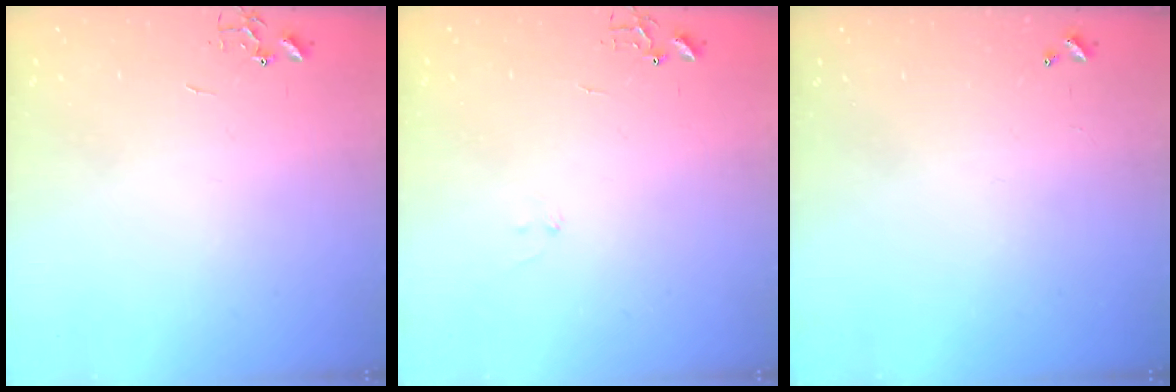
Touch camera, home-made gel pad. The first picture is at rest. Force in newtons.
{"total": 7.0, "press": 7.0, "slide": 0.7}
{"total": 0.0}